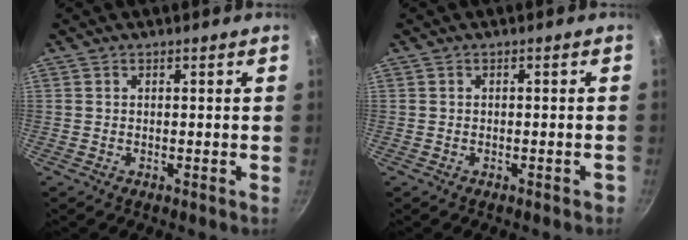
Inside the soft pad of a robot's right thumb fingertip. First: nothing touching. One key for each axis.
{"total": 0.9, "fx": -0.6, "fy": 0.4, "fz": 0.5, "tx": 0.000, "ty": 0.014, "tz": -0.001}